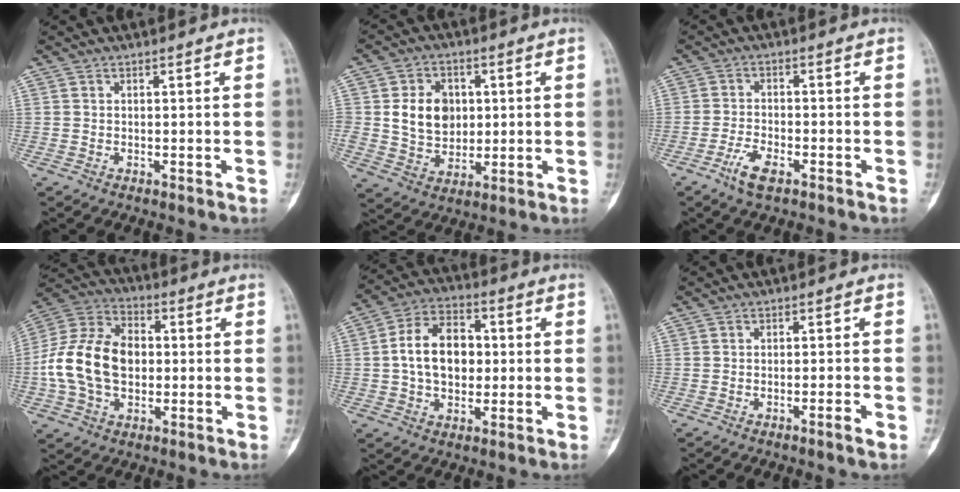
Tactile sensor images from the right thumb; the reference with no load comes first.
{"total": 10.7, "force": [1.7, 8.5, 6.4], "torque": [-0.070, -0.008, 0.036]}
{"total": 5.8, "force": [-3.4, 2.2, 4.2], "torque": [-0.088, 0.012, -0.062]}
{"total": 16.8, "force": [-1.0, 11.6, 12.1], "torque": [-0.221, 0.030, -0.019]}
{"total": 12.1, "force": [0.2, 8.3, 8.7], "torque": [-0.130, 0.021, -0.003]}
{"total": 2.0, "force": [-1.1, 0.0, 1.6], "torque": [-0.032, 0.004, -0.021]}